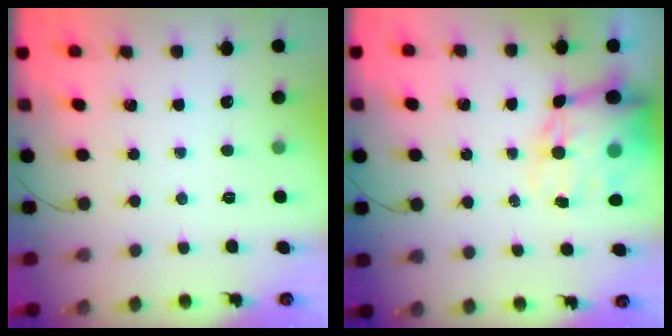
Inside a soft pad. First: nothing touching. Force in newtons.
{"total": 15.7, "press": 15.2, "slide": 3.7}